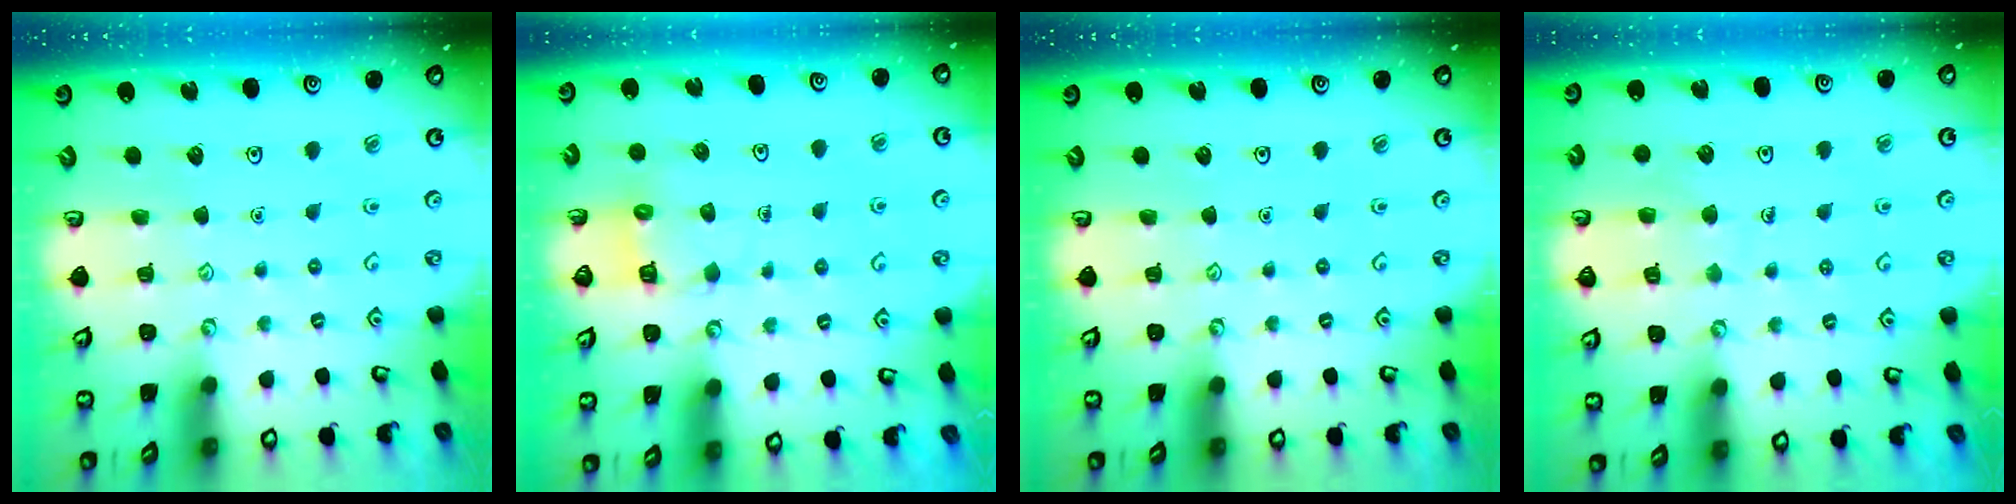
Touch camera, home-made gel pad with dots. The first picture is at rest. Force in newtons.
{"total": 7.2, "press": 7.1, "slide": 0.4}
{"total": 0.0}
{"total": 5.8, "press": 5.7, "slide": 0.6}